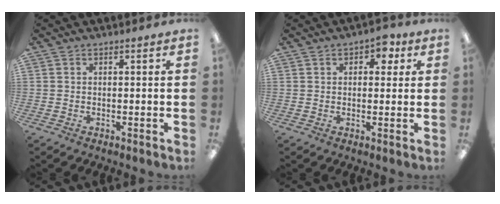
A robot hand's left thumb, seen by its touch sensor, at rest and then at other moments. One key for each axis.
{"total": 4.5, "fx": 1.8, "fy": 2.9, "fz": 3.0, "tx": -0.029, "ty": -0.002, "tz": 0.025}